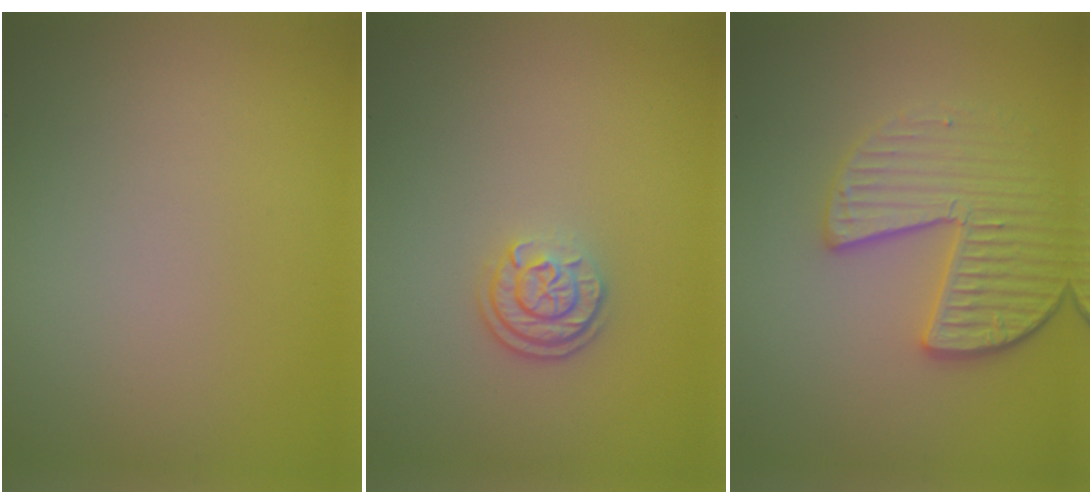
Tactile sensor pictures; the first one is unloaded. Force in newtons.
{"total": 2.2, "press": 1.8, "slide": 1.3}
{"total": 4.2, "press": 3.7, "slide": 2.0}